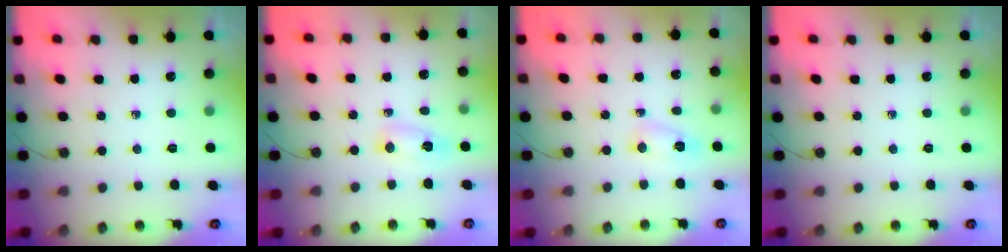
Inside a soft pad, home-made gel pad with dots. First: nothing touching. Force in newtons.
{"total": 3.5, "press": 3.2, "slide": 1.5}
{"total": 3.0, "press": 2.9, "slide": 0.6}
{"total": 0.0}